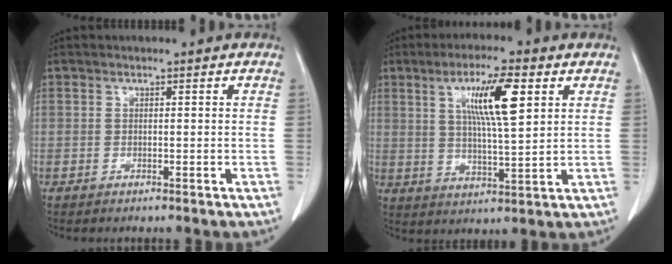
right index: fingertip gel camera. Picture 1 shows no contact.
{"total": 10.2, "force": [3.8, 1.2, 9.4], "torque": [-0.165, 0.005, 0.066]}